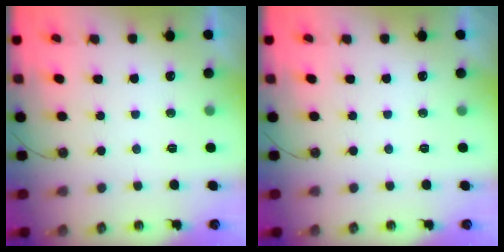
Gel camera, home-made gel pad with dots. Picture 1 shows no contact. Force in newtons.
{"total": 0.0}